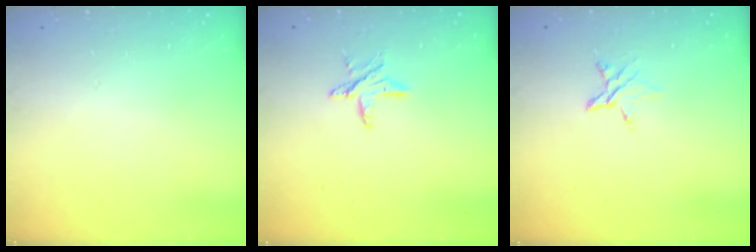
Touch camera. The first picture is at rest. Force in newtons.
{"total": 6.4, "press": 6.4, "slide": 0.5}
{"total": 3.9, "press": 3.9, "slide": 0.4}